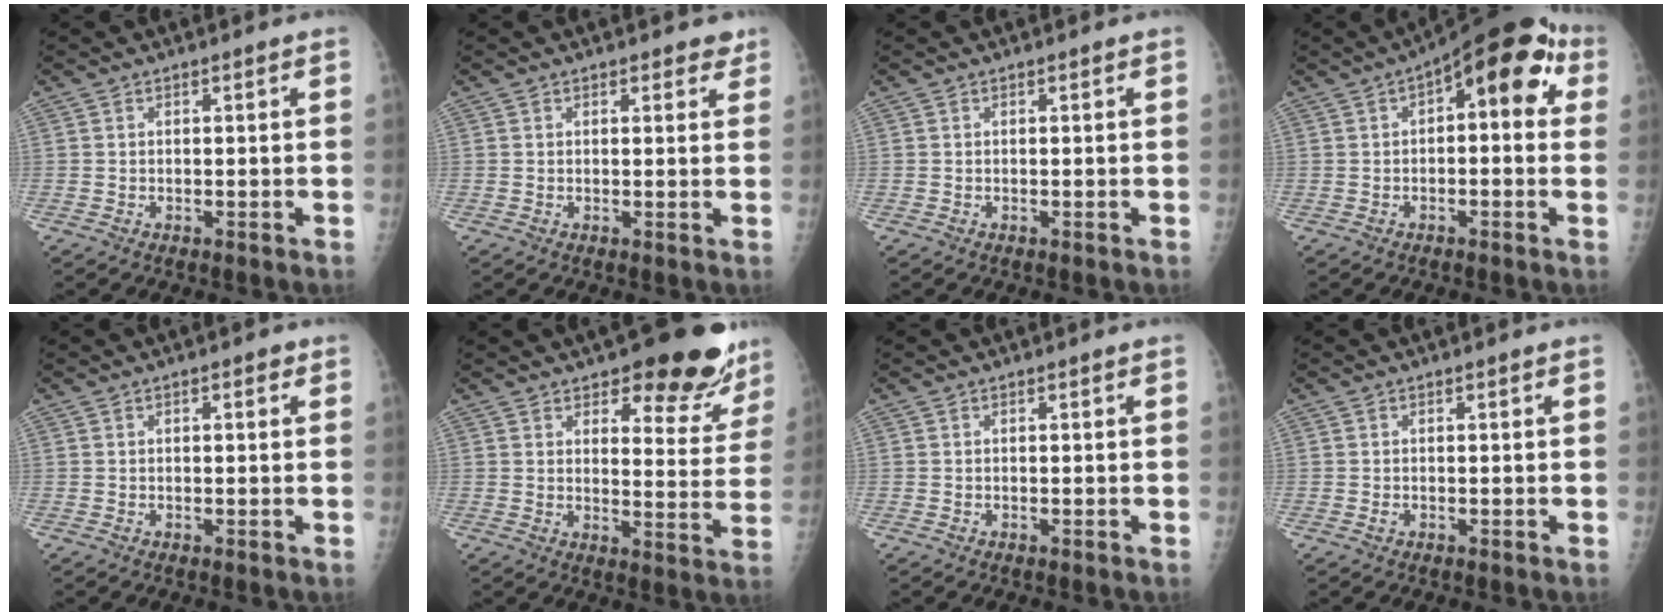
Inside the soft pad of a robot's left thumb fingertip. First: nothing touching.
{"total": 2.5, "force": [1.9, 1.3, 0.9], "torque": [0.014, -0.007, 0.017]}
{"total": 0.0}
{"total": 13.7, "force": [3.7, 6.0, 11.7], "torque": [-0.123, 0.037, 0.038]}
{"total": 1.5, "force": [0.7, 0.7, 1.2], "torque": [-0.013, 0.001, 0.007]}
{"total": 16.0, "force": [12.0, 6.2, 8.4], "torque": [-0.046, -0.081, 0.144]}
{"total": 0.0}
{"total": 0.5, "force": [0.1, 0.4, 0.3], "torque": [-0.004, -0.001, 0.001]}